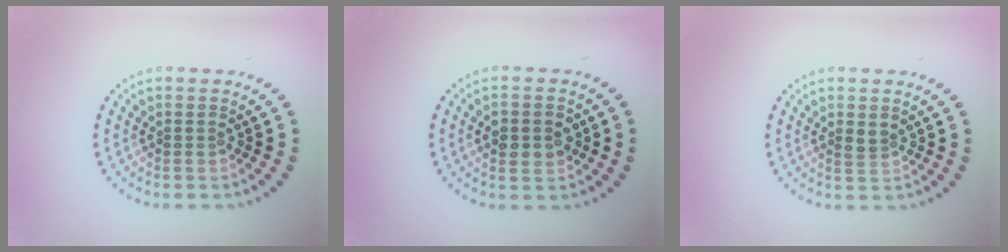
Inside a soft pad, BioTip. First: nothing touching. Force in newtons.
{"total": 3.0, "press": 3.0, "slide": 0.0}
{"total": 1.1, "press": 1.0, "slide": 0.4}